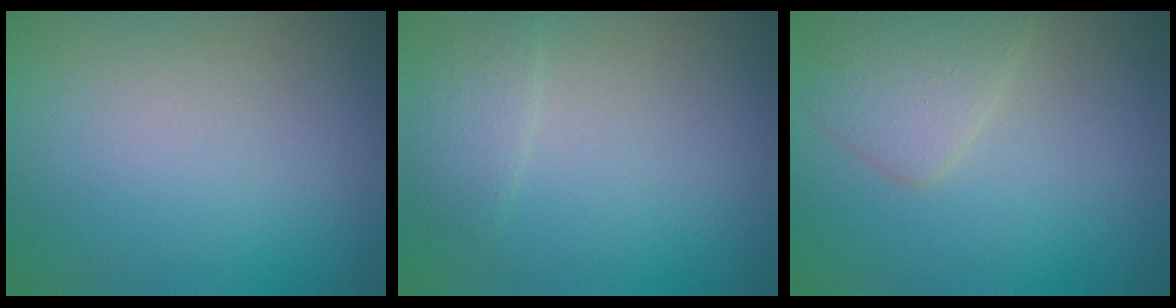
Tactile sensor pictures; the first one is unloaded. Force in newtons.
{"total": 1.5, "press": 1.5, "slide": 0.1}
{"total": 2.8, "press": 2.8, "slide": 0.2}